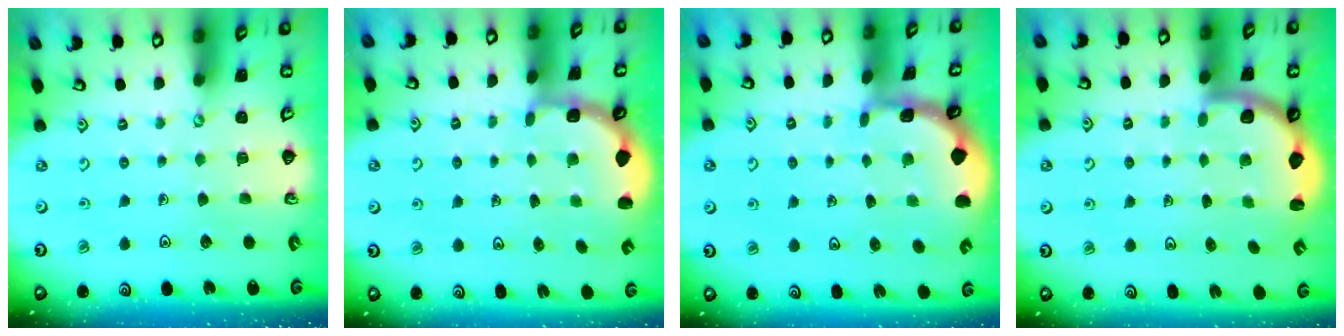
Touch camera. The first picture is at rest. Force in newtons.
{"total": 2.5, "press": 1.9, "slide": 1.6}
{"total": 1.3, "press": 1.3, "slide": 0.1}
{"total": 2.5, "press": 2.4, "slide": 0.7}